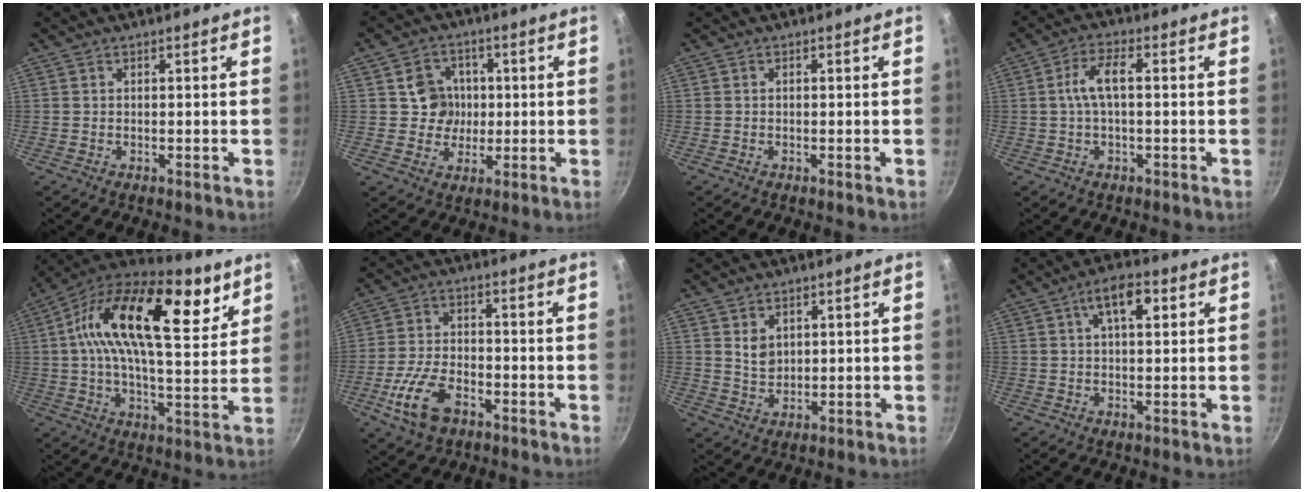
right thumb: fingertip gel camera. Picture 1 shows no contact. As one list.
[{"total": 7.2, "force": [0.8, 6.7, 2.5], "torque": [-0.003, -0.002, 0.009]}, {"total": 0.6, "force": [-0.2, -0.1, 0.5], "torque": [-0.013, 0.000, -0.004]}, {"total": 5.6, "force": [0.2, 2.0, 5.2], "torque": [-0.114, 0.018, 0.000]}, {"total": 25.4, "force": [10.1, 11.4, 20.4], "torque": [-0.322, -0.029, 0.141]}, {"total": 10.6, "force": [-4.8, 6.0, 7.4], "torque": [-0.141, 0.021, -0.089]}, {"total": 4.1, "force": [1.5, 3.0, 2.3], "torque": [-0.028, -0.009, 0.032]}, {"total": 7.0, "force": [2.3, 2.9, 5.9], "torque": [-0.086, 0.008, 0.032]}]